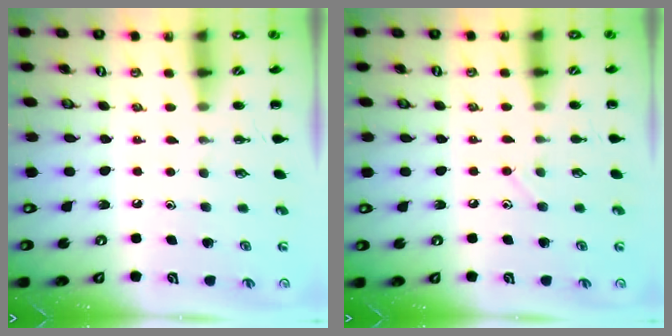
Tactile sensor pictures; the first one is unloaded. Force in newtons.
{"total": 6.1, "press": 5.8, "slide": 1.9}